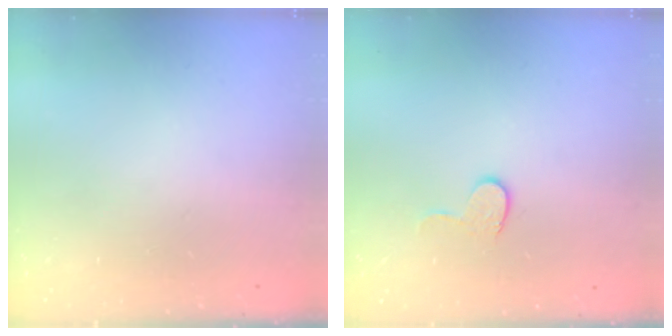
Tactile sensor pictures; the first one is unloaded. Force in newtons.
{"total": 4.4, "press": 4.4, "slide": 0.4}